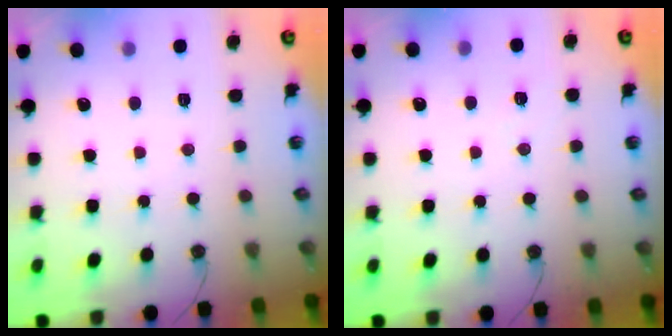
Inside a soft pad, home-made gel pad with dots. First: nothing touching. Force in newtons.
{"total": 5.8, "press": 5.1, "slide": 2.7}